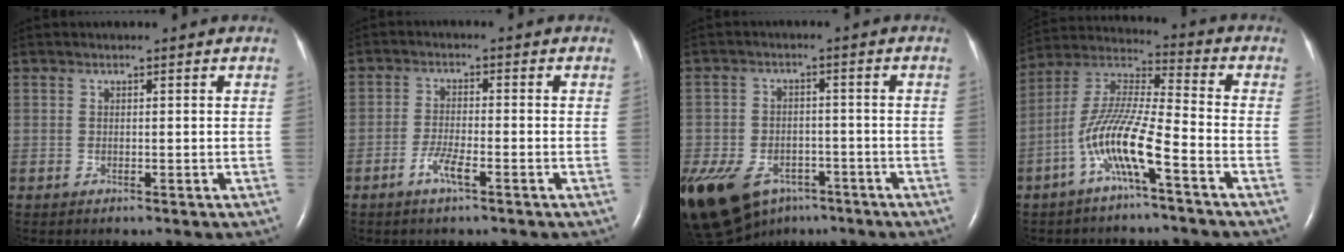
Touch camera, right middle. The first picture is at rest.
{"total": 3.6, "force": [-2.1, 0.4, 2.9], "torque": [-0.063, -0.002, -0.041]}
{"total": 20.6, "force": [-11.2, 13.7, 10.6], "torque": [-0.291, -0.019, -0.167]}
{"total": 11.3, "force": [-5.3, 0.6, 10.0], "torque": [-0.213, 0.006, -0.107]}